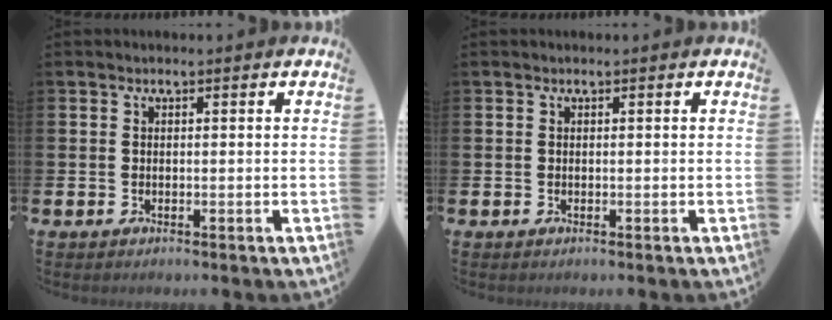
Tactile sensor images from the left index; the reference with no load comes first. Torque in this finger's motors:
{"motor_torque": [-0.07, -0.01, 0.02, -0.01]}